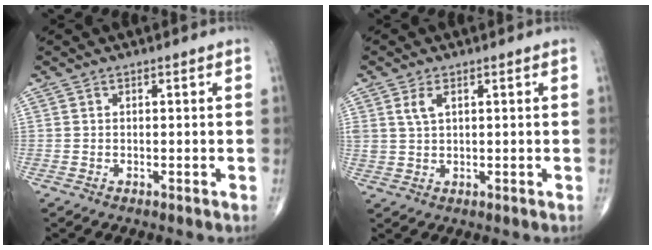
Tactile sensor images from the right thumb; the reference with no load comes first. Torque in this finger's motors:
{"motor_torque": [0.02, 0.02, 0.22, 0.19, 0.02]}